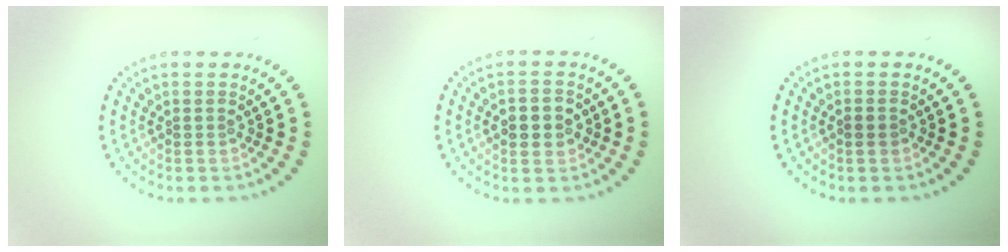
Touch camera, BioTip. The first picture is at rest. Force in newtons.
{"total": 3.2, "press": 3.2, "slide": 0.2}
{"total": 0.9, "press": 0.8, "slide": 0.3}